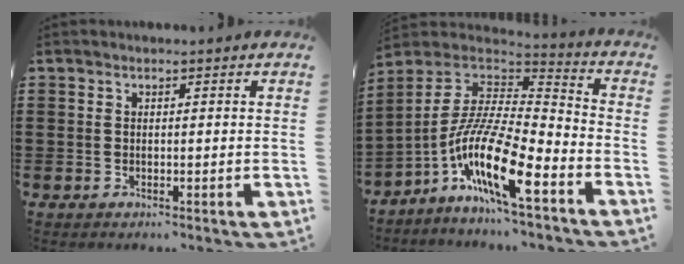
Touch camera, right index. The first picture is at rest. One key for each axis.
{"total": 15.2, "fx": -8.2, "fy": 3.3, "fz": 12.4, "tx": -0.260, "ty": -0.015, "tz": -0.158}